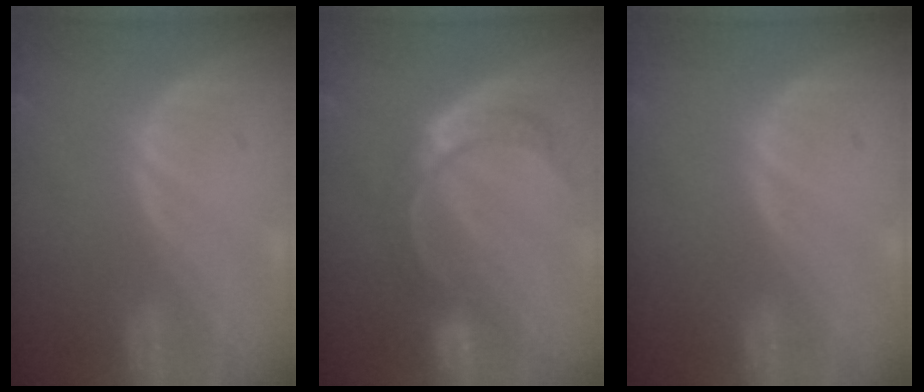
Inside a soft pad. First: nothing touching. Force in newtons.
{"total": 8.5, "press": 7.2, "slide": 4.6}
{"total": 0.0}